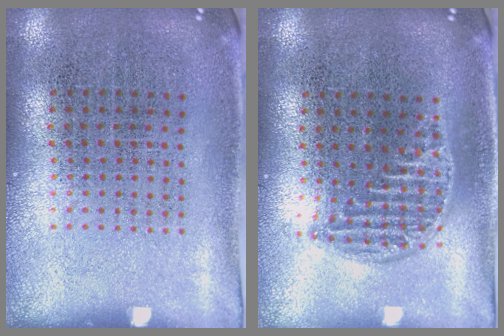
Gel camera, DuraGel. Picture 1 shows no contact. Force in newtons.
{"total": 1.3, "press": 1.1, "slide": 0.6}